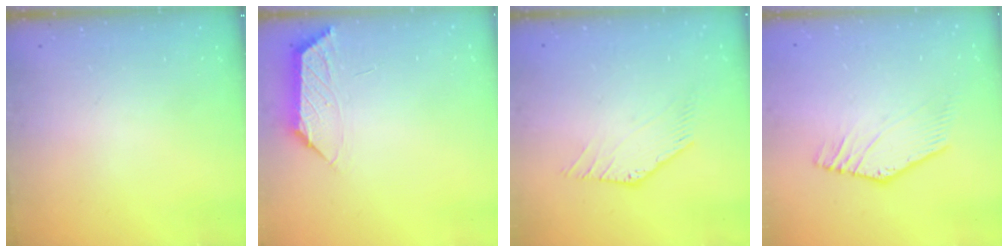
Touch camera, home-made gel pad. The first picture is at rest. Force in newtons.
{"total": 0.8, "press": 0.7, "slide": 0.4}
{"total": 1.0, "press": 1.0, "slide": 0.3}
{"total": 2.7, "press": 2.7, "slide": 0.3}